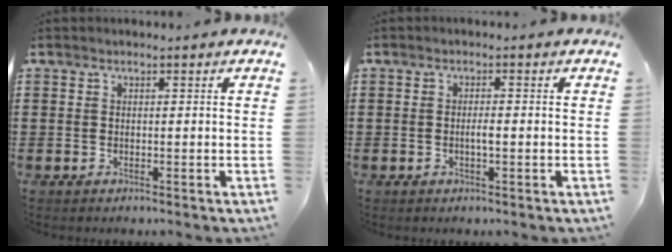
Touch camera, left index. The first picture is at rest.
{"total": 1.6, "force": [-0.3, 0.3, 1.5], "torque": [-0.030, 0.001, -0.007]}